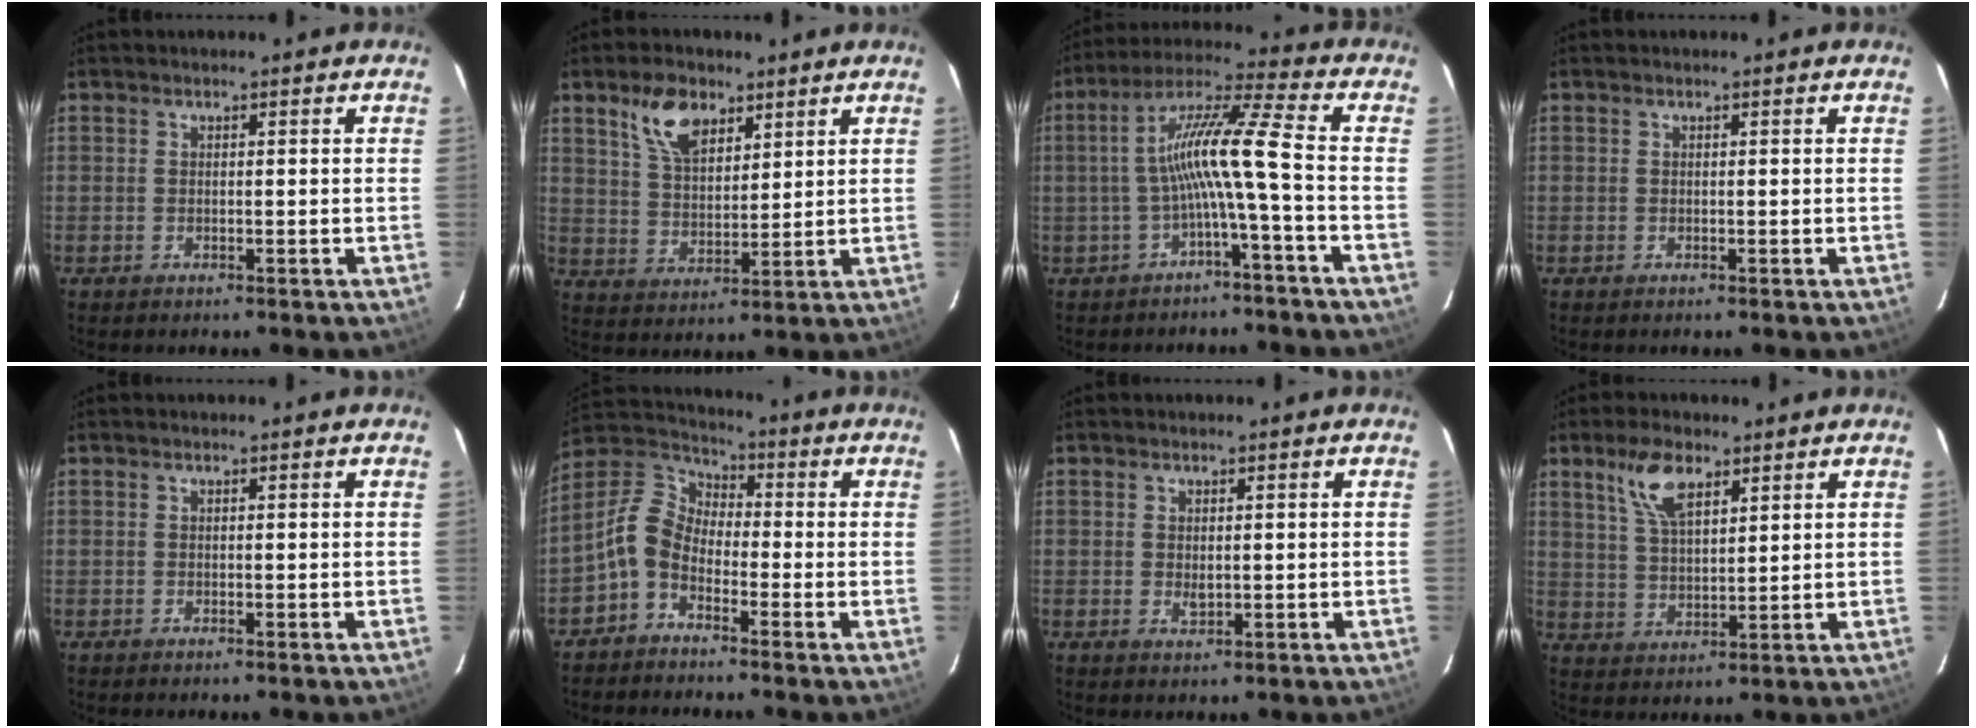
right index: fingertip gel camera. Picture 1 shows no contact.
{"total": 9.0, "force": [5.4, 4.8, 5.5], "torque": [-0.099, 0.015, 0.104]}
{"total": 10.1, "force": [-2.5, -1.0, 9.7], "torque": [-0.195, 0.017, -0.044]}
{"total": 0.0}
{"total": 0.0}
{"total": 8.0, "force": [-4.0, 5.3, 4.5], "torque": [-0.097, 0.020, -0.096]}
{"total": 1.6, "force": [0.0, 1.0, 1.3], "torque": [-0.022, 0.000, 0.002]}
{"total": 8.0, "force": [4.7, 3.4, 5.4], "torque": [-0.105, 0.013, 0.095]}